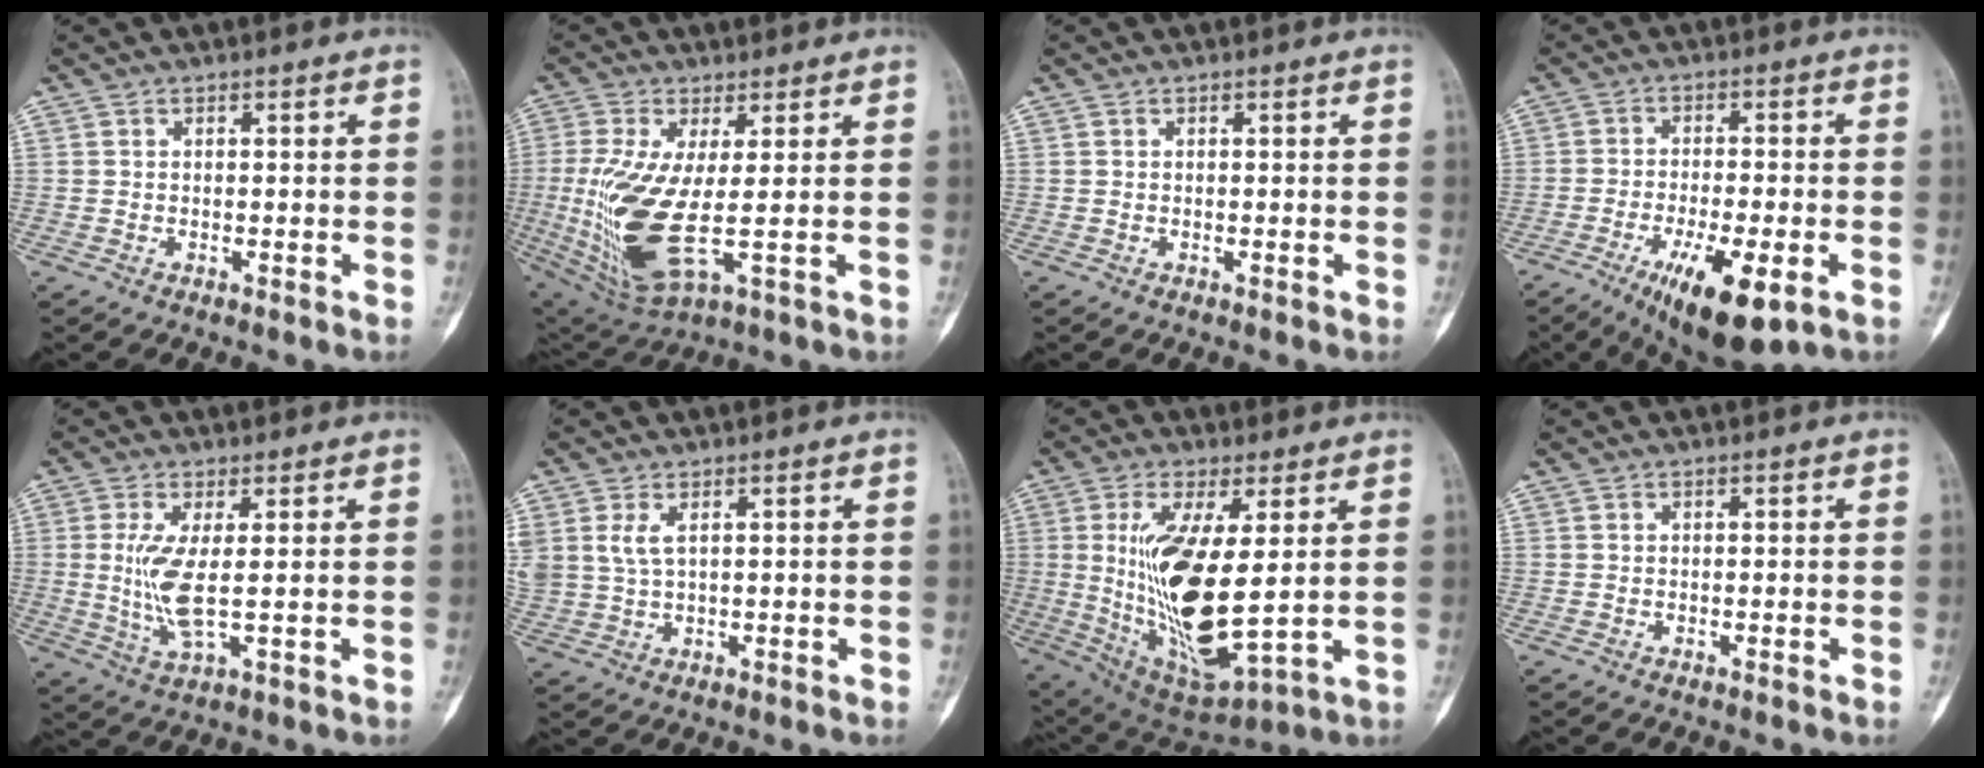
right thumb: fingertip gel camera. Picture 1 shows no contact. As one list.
[{"total": 14.7, "force": [-0.7, 4.7, 13.9], "torque": [-0.315, -0.021, 0.002]}, {"total": 0.0}, {"total": 12.7, "force": [-5.8, 3.9, 10.6], "torque": [-0.173, 0.000, -0.085]}, {"total": 7.2, "force": [0.6, 1.7, 6.9], "torque": [-0.164, -0.019, 0.016]}, {"total": 4.5, "force": [1.8, 2.3, 3.4], "torque": [-0.083, 0.000, 0.046]}, {"total": 19.8, "force": [1.6, 7.0, 18.5], "torque": [-0.357, -0.029, 0.053]}, {"total": 0.0}]